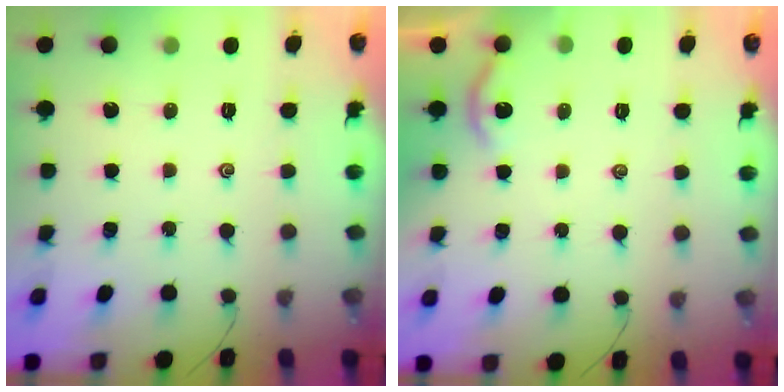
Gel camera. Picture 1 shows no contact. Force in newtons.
{"total": 3.4, "press": 3.4, "slide": 0.3}